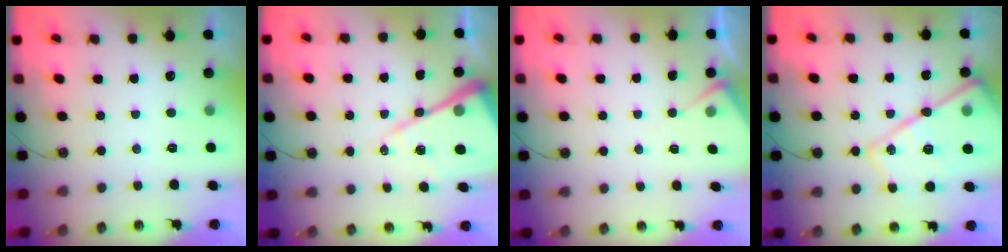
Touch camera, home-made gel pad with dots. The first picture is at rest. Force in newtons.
{"total": 17.2, "press": 17.1, "slide": 1.7}
{"total": 5.8, "press": 5.8, "slide": 0.4}
{"total": 21.7, "press": 21.6, "slide": 1.6}